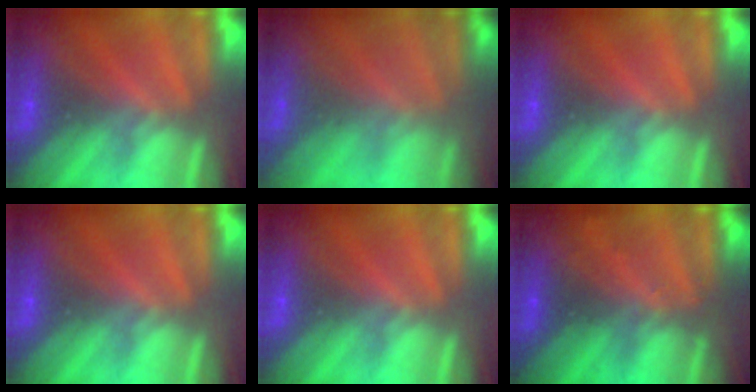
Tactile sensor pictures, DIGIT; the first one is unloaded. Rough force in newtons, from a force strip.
{"total": 1.7}
{"total": 0.0}
{"total": 0.0}
{"total": 0.0}
{"total": 2.4}